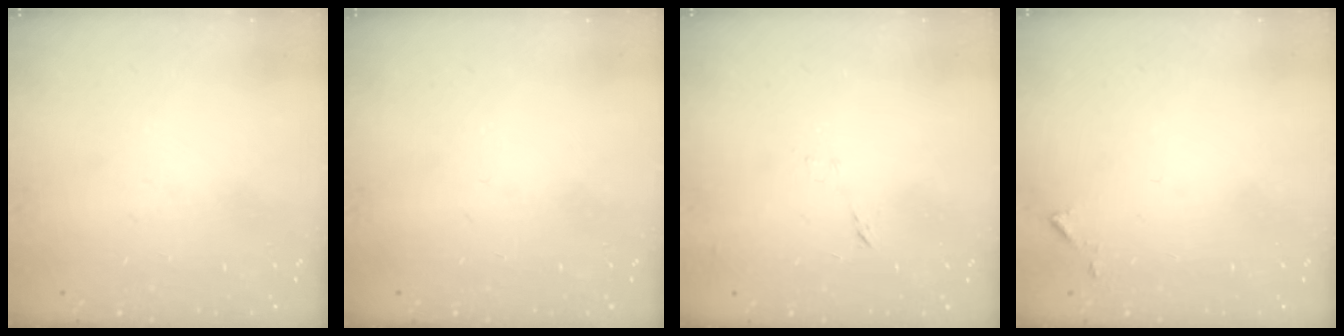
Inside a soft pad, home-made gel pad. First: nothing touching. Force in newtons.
{"total": 0.0}
{"total": 6.0, "press": 6.0, "slide": 0.5}
{"total": 5.3, "press": 5.2, "slide": 0.5}